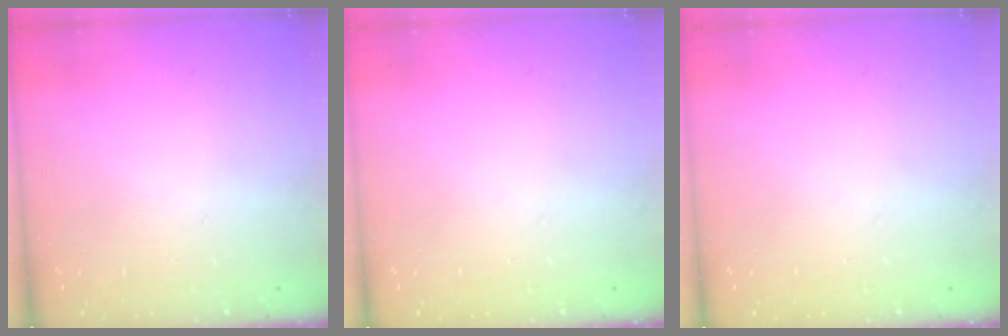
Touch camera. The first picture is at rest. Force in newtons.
{"total": 0.0}
{"total": 0.0}